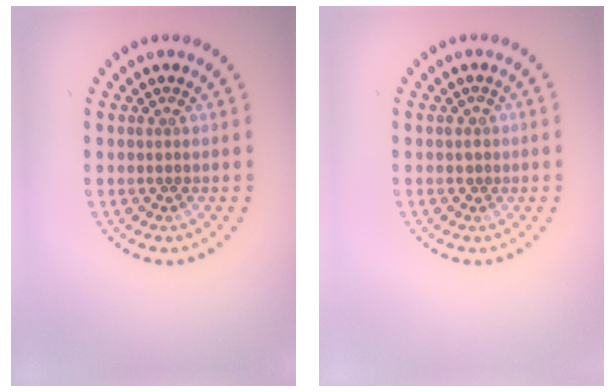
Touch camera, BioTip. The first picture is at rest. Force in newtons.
{"total": 0.6, "press": 0.3, "slide": 0.5}